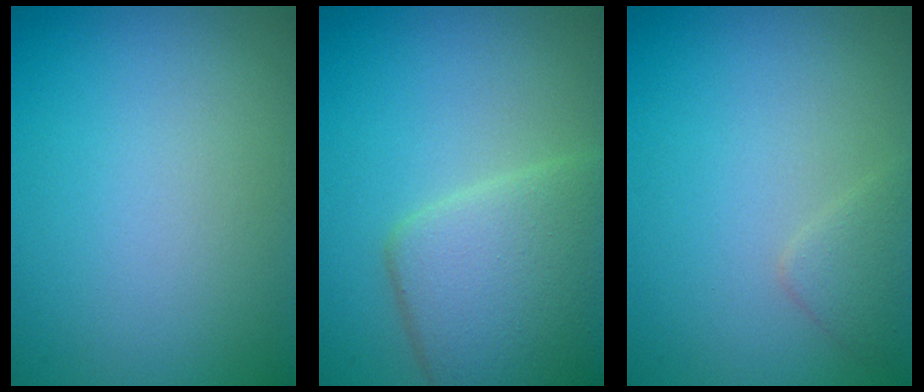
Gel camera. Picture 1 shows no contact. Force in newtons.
{"total": 6.1, "press": 6.1, "slide": 0.2}
{"total": 1.3, "press": 1.3, "slide": 0.1}